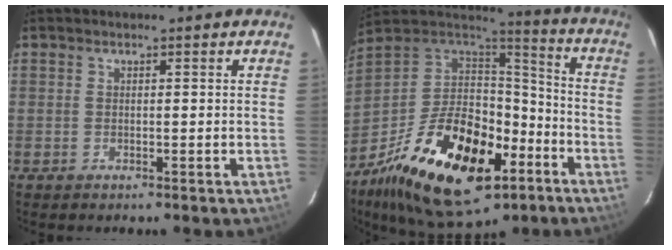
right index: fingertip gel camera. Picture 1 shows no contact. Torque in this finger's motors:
{"motor_torque": [1.58, -0.56, 0.88, 0.15]}